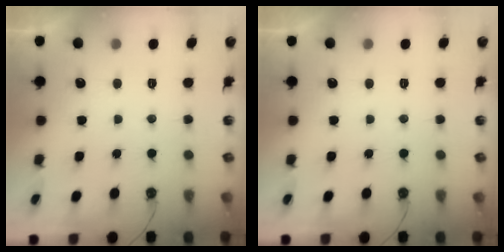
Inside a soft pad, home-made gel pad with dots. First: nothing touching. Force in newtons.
{"total": 0.0}